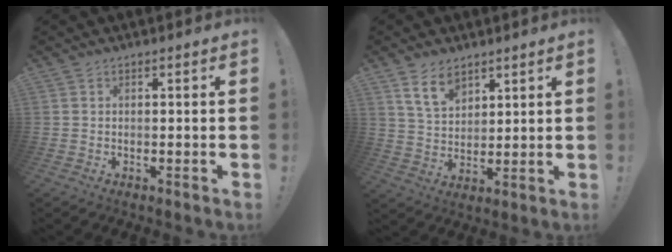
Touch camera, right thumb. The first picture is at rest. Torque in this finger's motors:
{"motor_torque": [-0.04, 0.27, 0.58, 0.70, 0.24]}